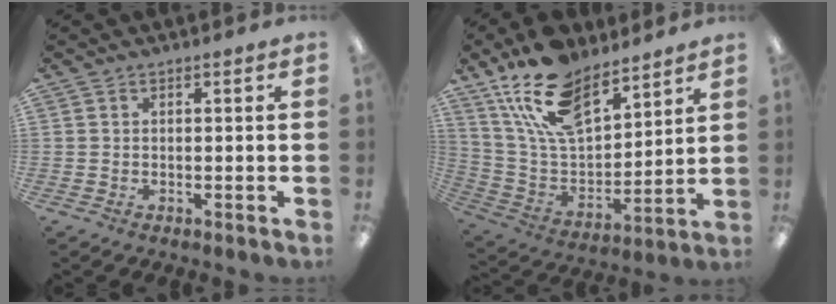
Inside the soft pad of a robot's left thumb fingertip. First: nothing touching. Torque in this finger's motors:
{"motor_torque": [0.48, 0.40, 1.22, -1.55, 0.17]}